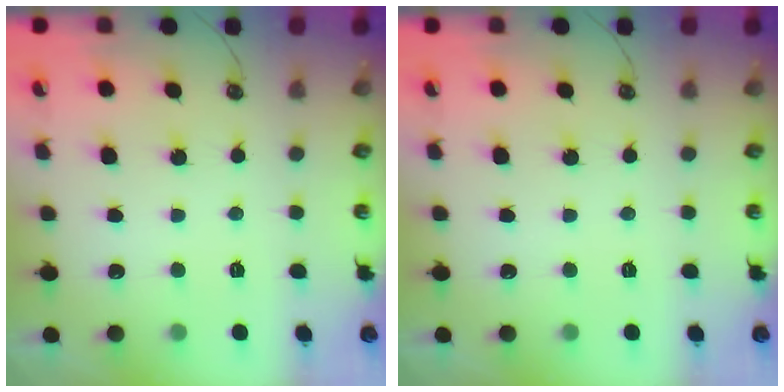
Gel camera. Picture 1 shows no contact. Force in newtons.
{"total": 0.0}